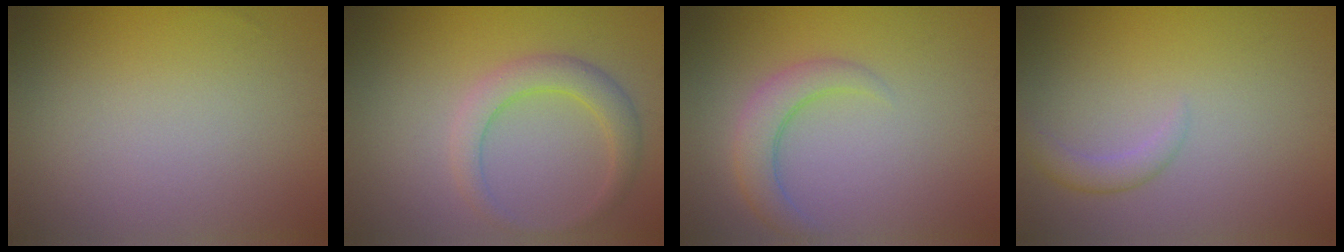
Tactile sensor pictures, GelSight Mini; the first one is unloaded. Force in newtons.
{"total": 3.1, "press": 3.1, "slide": 0.2}
{"total": 3.0, "press": 3.0, "slide": 0.3}
{"total": 1.6, "press": 1.6, "slide": 0.0}